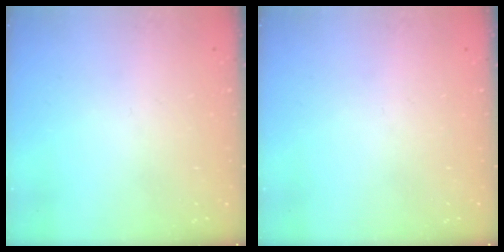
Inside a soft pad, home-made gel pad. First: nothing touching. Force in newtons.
{"total": 0.0}